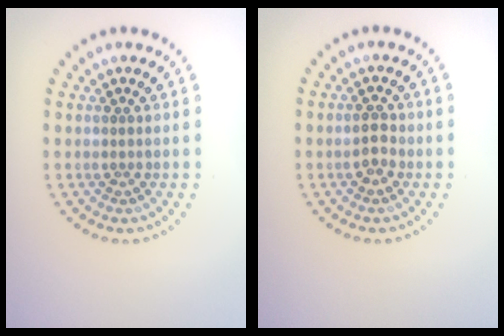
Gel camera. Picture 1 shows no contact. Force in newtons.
{"total": 1.9, "press": 1.9, "slide": 0.4}